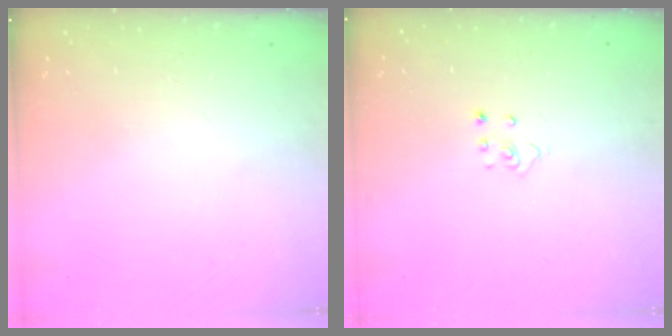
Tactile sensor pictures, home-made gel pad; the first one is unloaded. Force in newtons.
{"total": 2.3, "press": 2.3, "slide": 0.2}